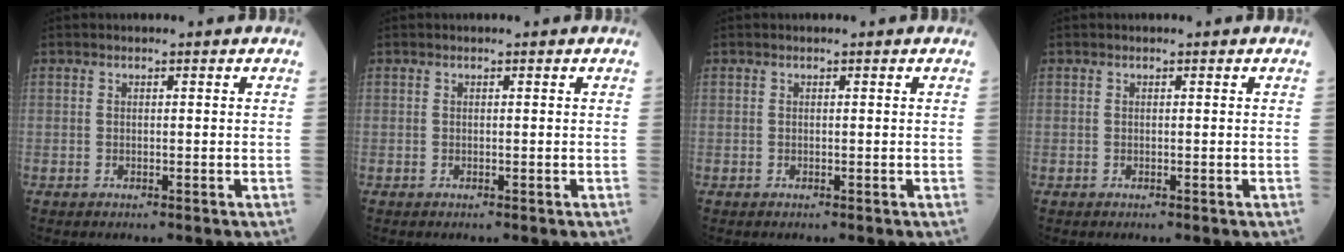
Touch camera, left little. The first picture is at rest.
{"total": 0.0}
{"total": 0.0}
{"total": 0.0}